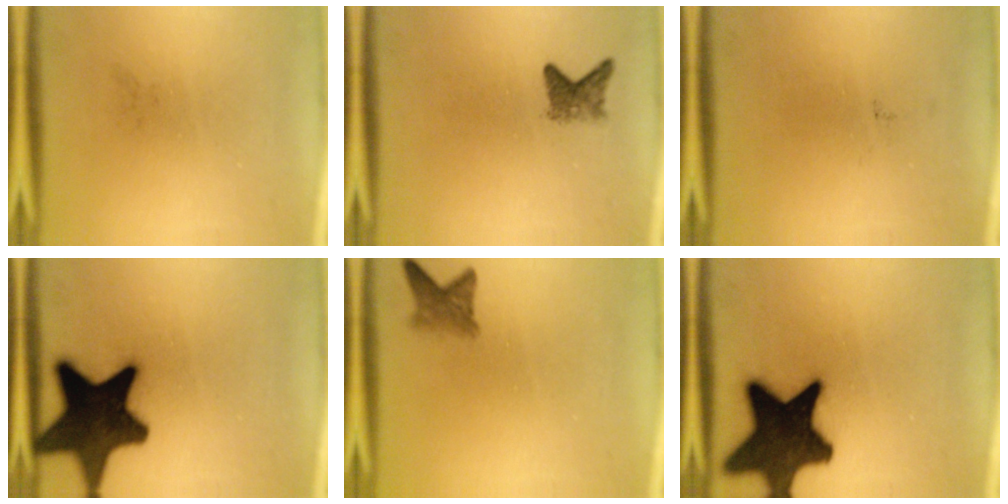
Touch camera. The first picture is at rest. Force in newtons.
{"total": 2.3}
{"total": 0.0}
{"total": 17.9}
{"total": 2.5}
{"total": 19.7}